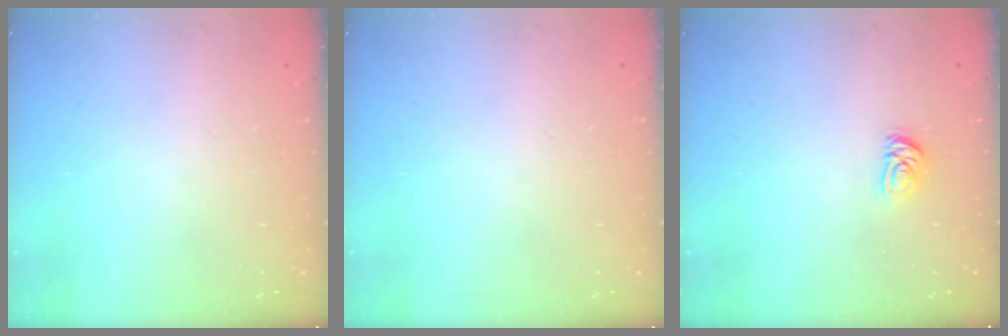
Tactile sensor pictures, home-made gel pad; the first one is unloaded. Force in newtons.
{"total": 0.0}
{"total": 4.3, "press": 4.3, "slide": 0.6}